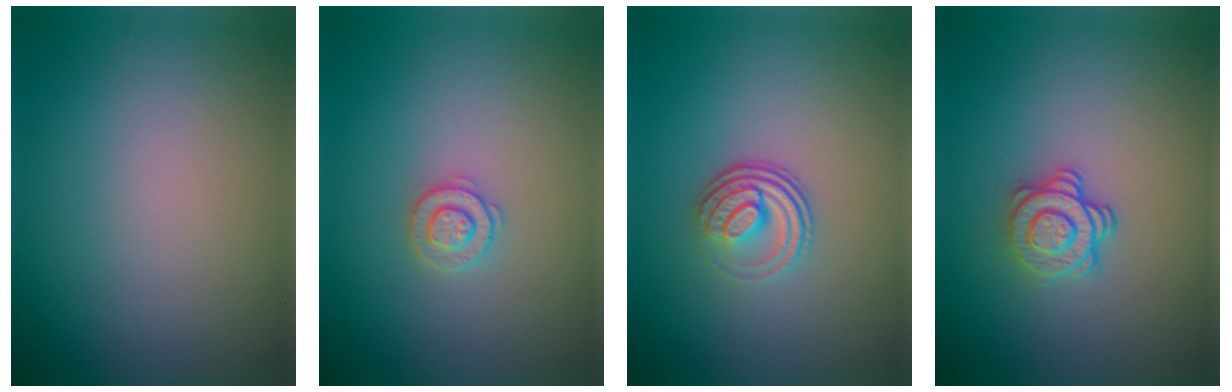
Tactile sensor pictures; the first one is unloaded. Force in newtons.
{"total": 2.0, "press": 1.9, "slide": 0.4}
{"total": 3.5, "press": 2.5, "slide": 2.5}
{"total": 2.9, "press": 2.5, "slide": 1.4}